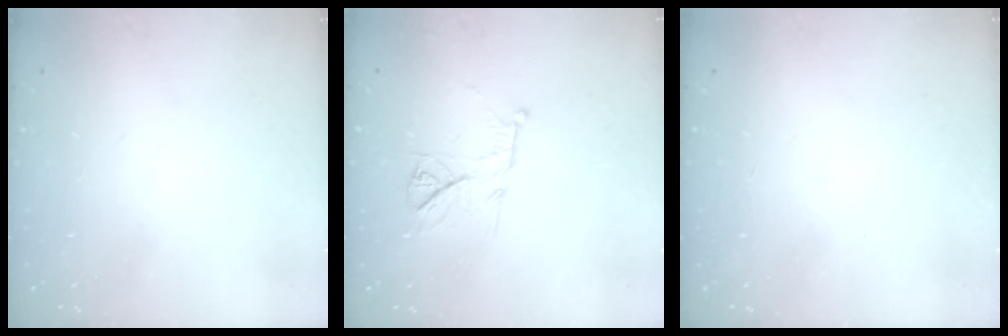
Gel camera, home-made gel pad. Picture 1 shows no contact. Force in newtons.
{"total": 10.3, "press": 10.3, "slide": 0.1}
{"total": 1.5, "press": 1.5, "slide": 0.1}